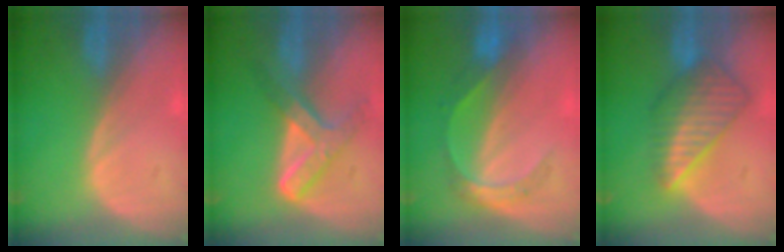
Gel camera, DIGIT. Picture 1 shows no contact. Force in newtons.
{"total": 7.2, "press": 6.1, "slide": 3.8}
{"total": 5.3, "press": 5.0, "slide": 1.6}
{"total": 8.7, "press": 7.6, "slide": 4.3}